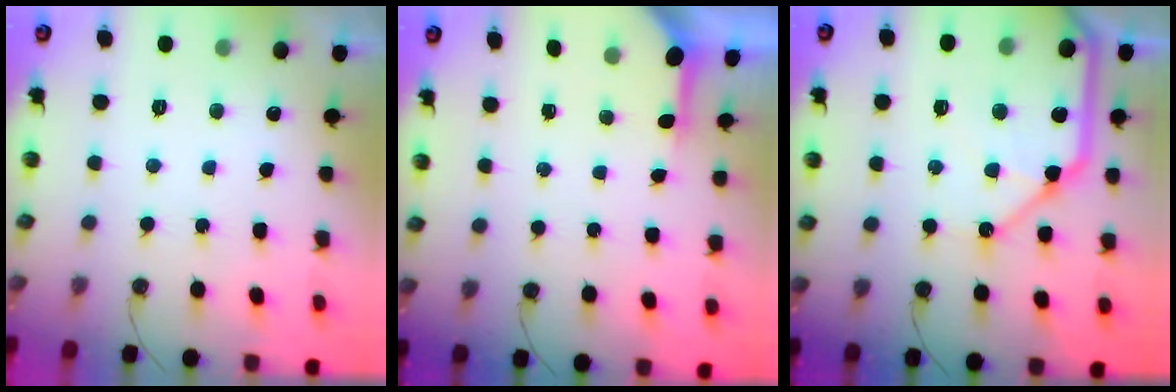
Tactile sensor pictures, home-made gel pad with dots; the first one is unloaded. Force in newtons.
{"total": 3.5, "press": 3.5, "slide": 0.5}
{"total": 20.3, "press": 20.1, "slide": 3.0}